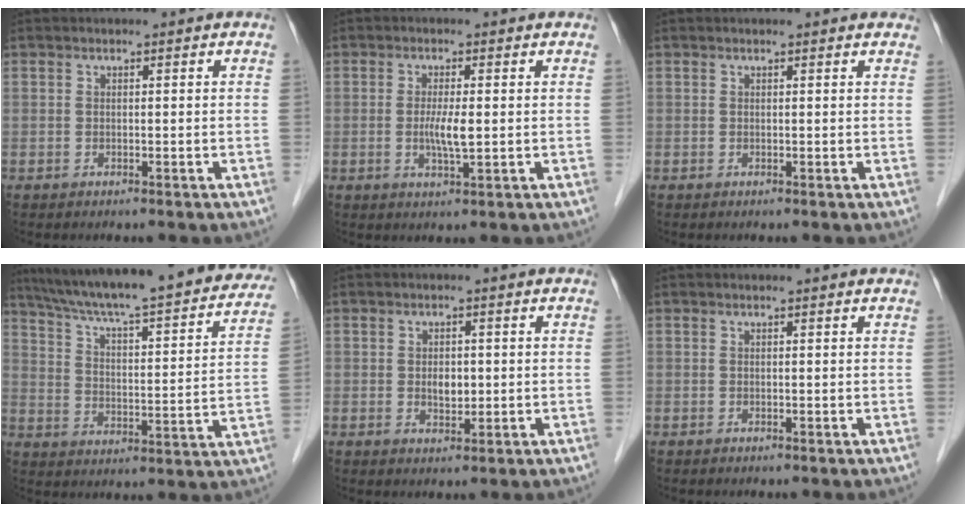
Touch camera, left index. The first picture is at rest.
{"total": 3.6, "force": [-0.1, 0.6, 3.6], "torque": [-0.065, -0.008, 0.000]}
{"total": 3.0, "force": [2.6, 1.2, 0.7], "torque": [0.005, 0.011, 0.020]}
{"total": 31.2, "force": [27.2, 4.4, 14.6], "torque": [-0.229, -0.041, 0.355]}
{"total": 2.7, "force": [0.0, 1.8, 2.0], "torque": [-0.030, -0.001, 0.006]}
{"total": 1.1, "force": [1.1, 0.3, 0.2], "torque": [-0.002, 0.006, 0.012]}